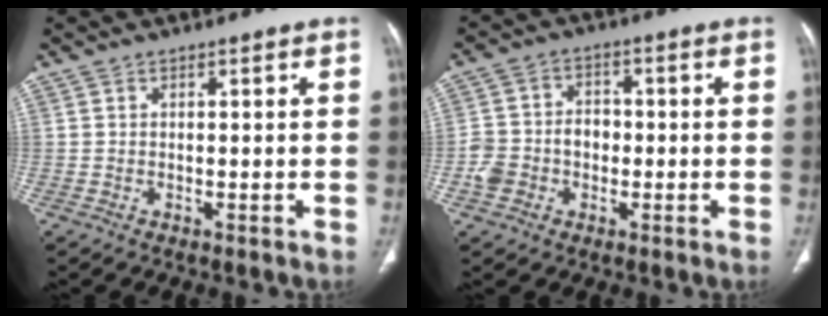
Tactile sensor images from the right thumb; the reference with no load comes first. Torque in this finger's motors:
{"motor_torque": [0.70, 0.59, 0.67, -0.09, 0.02]}